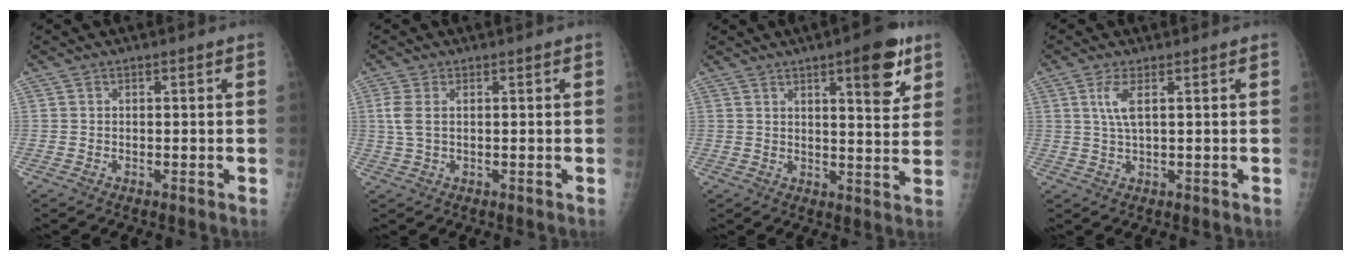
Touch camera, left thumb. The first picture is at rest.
{"total": 3.2, "force": [0.5, 1.6, 2.8], "torque": [-0.083, 0.005, 0.013]}
{"total": 10.0, "force": [5.2, 2.9, 8.0], "torque": [-0.089, -0.024, 0.067]}
{"total": 3.6, "force": [1.2, 0.7, 3.3], "torque": [-0.084, -0.001, 0.028]}